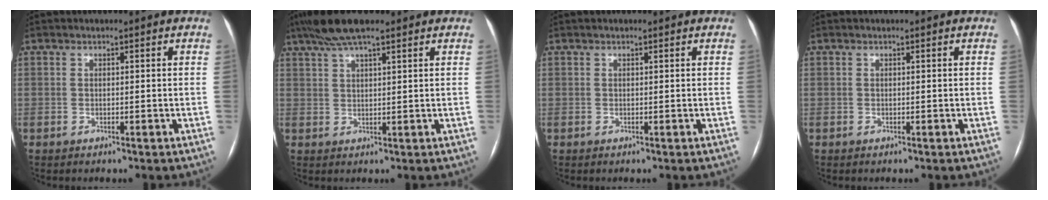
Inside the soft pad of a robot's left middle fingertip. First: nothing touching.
{"total": 7.1, "force": [5.2, 1.2, 4.6], "torque": [-0.086, 0.031, 0.090]}
{"total": 0.9, "force": [0.7, 0.2, 0.5], "torque": [-0.010, 0.017, 0.011]}
{"total": 0.0}